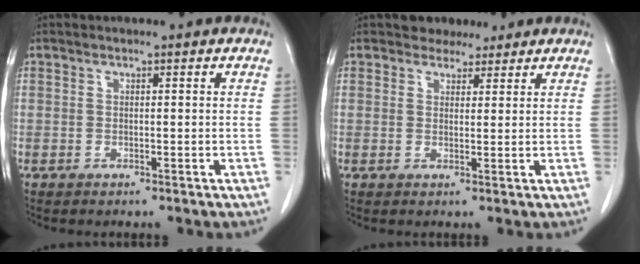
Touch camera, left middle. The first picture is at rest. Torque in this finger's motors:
{"motor_torque": [0.03, -0.03, -0.10, 0.01]}